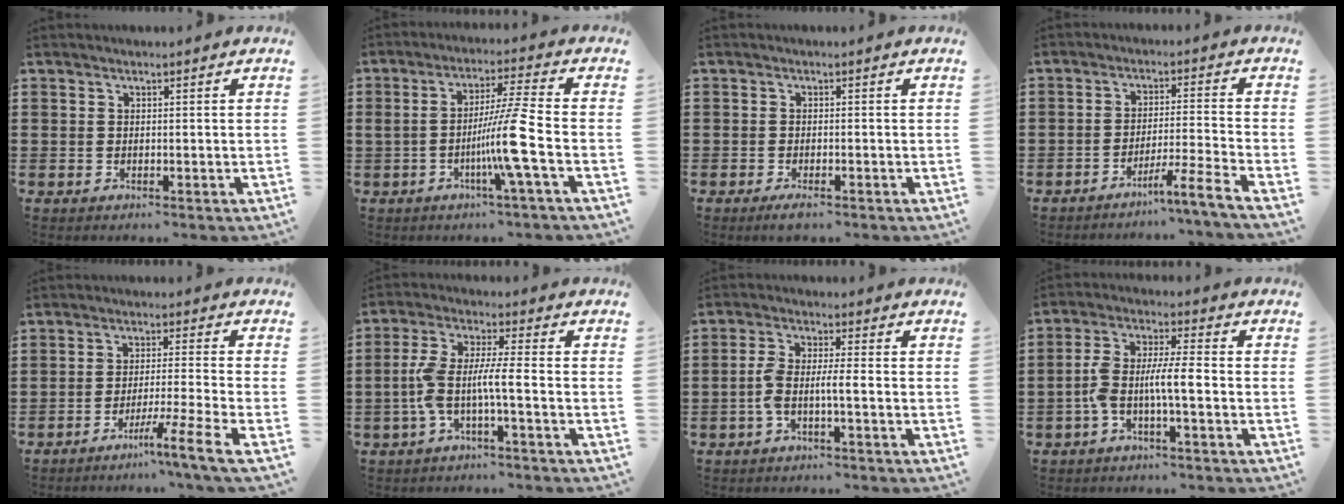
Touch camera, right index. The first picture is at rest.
{"total": 9.3, "force": [-2.9, -1.1, 8.8], "torque": [-0.165, -0.011, -0.061]}
{"total": 1.4, "force": [-1.0, 0.2, 0.9], "torque": [-0.017, -0.002, -0.019]}
{"total": 5.3, "force": [-4.4, -1.4, 2.6], "torque": [-0.040, -0.017, -0.084]}
{"total": 6.1, "force": [-4.2, -1.6, 4.1], "torque": [-0.067, -0.015, -0.080]}
{"total": 6.5, "force": [-2.3, 0.8, 6.0], "torque": [-0.144, -0.010, -0.056]}
{"total": 4.0, "force": [-1.6, 0.6, 3.6], "torque": [-0.093, -0.011, -0.040]}
{"total": 6.4, "force": [-2.0, 1.4, 5.9], "torque": [-0.133, -0.005, -0.046]}